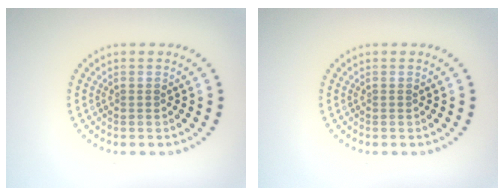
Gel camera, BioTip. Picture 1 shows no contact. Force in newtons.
{"total": 0.0}